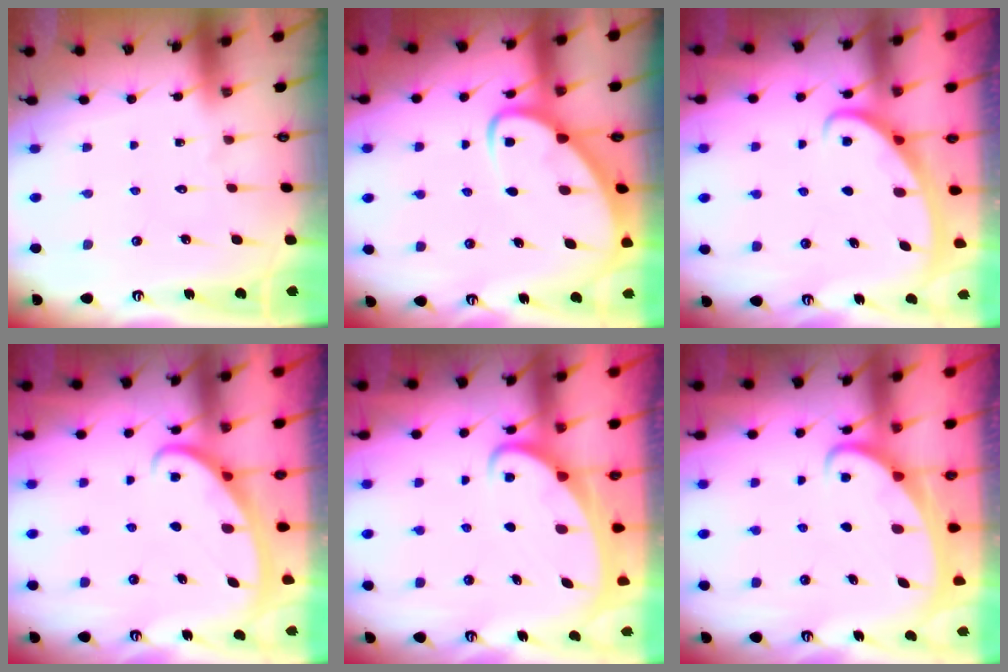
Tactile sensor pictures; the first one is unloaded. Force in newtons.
{"total": 5.5, "press": 5.5, "slide": 0.6}
{"total": 2.8, "press": 2.8, "slide": 0.3}
{"total": 2.6, "press": 2.6, "slide": 0.4}
{"total": 2.7, "press": 2.7, "slide": 0.3}
{"total": 2.2, "press": 2.2, "slide": 0.3}